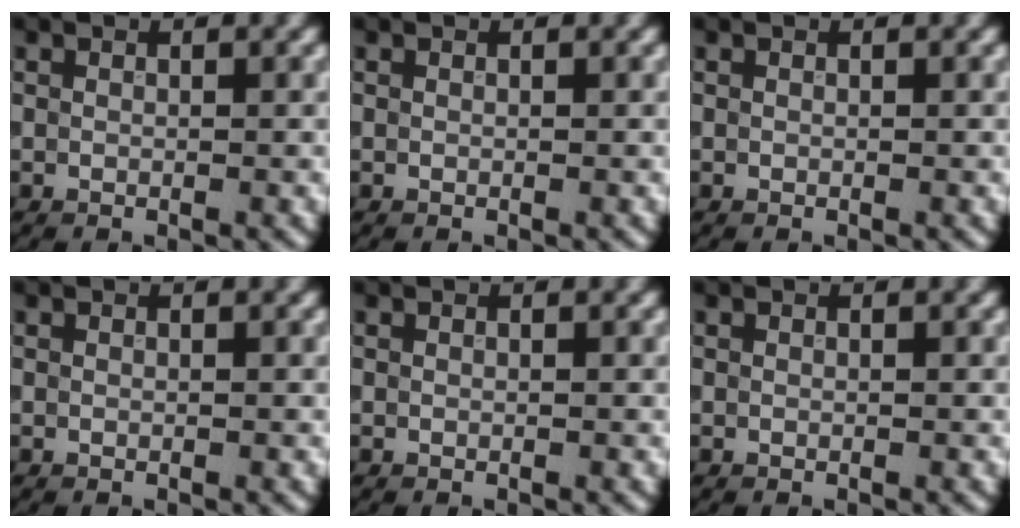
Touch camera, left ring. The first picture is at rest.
{"total": 0.0}
{"total": 0.0}
{"total": 0.0}
{"total": 0.0}
{"total": 0.0}